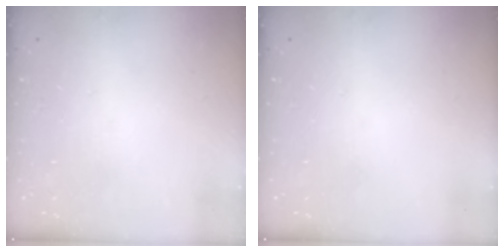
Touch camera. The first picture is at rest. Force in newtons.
{"total": 0.0}